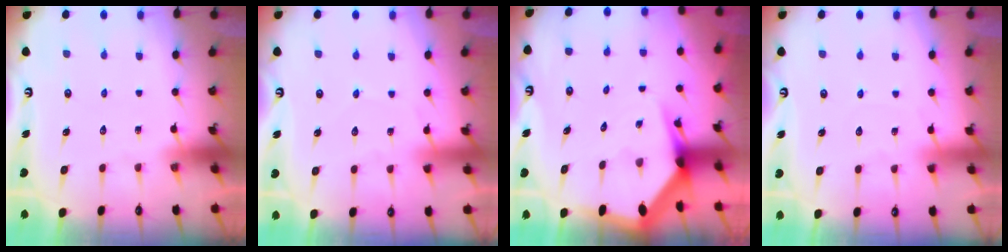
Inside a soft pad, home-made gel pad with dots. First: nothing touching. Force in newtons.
{"total": 2.7, "press": 2.7, "slide": 0.3}
{"total": 4.6, "press": 4.5, "slide": 0.6}
{"total": 3.0, "press": 2.9, "slide": 0.4}